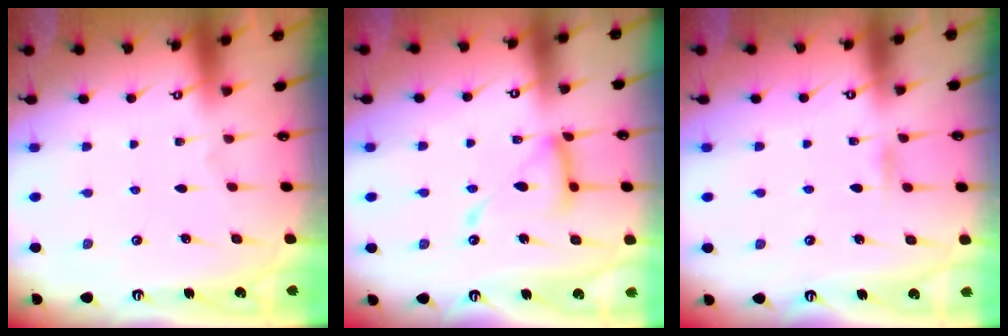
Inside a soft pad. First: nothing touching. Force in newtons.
{"total": 13.8, "press": 13.7, "slide": 1.4}
{"total": 4.9, "press": 4.9, "slide": 0.5}